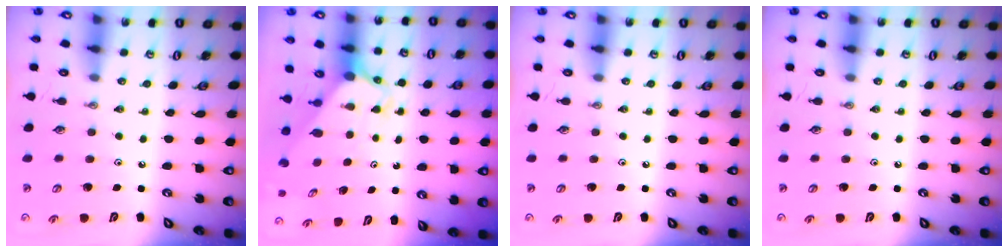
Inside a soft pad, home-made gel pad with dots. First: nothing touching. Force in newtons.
{"total": 3.7, "press": 3.7, "slide": 0.3}
{"total": 0.0}
{"total": 0.0}